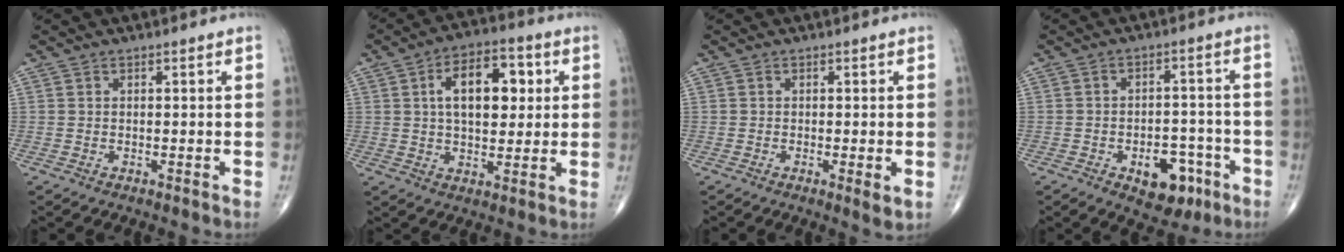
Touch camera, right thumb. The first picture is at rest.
{"total": 12.8, "force": [2.9, 7.1, 10.3], "torque": [-0.134, 0.006, 0.043]}
{"total": 2.3, "force": [-0.5, 0.4, 2.2], "torque": [-0.039, -0.010, -0.012]}
{"total": 9.5, "force": [-4.6, 5.6, 6.1], "torque": [-0.050, 0.033, -0.057]}